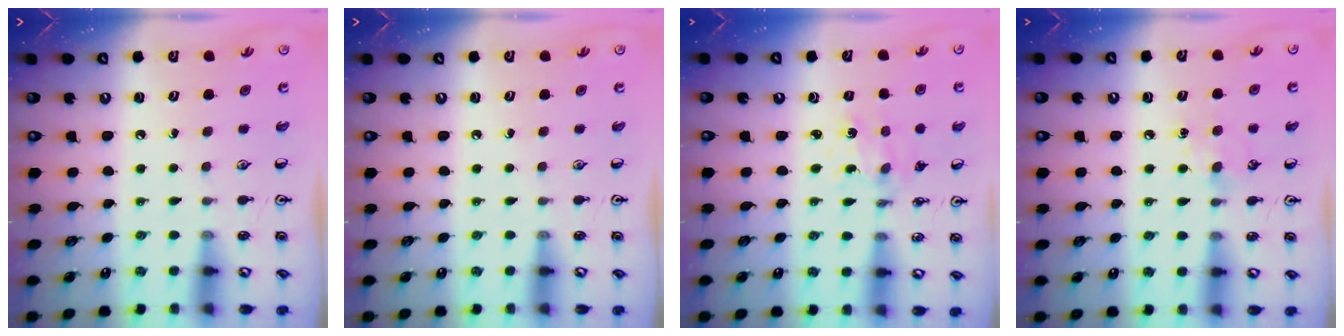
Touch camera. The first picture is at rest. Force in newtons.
{"total": 0.0}
{"total": 1.8, "press": 1.8, "slide": 0.3}
{"total": 6.4, "press": 6.4, "slide": 0.8}